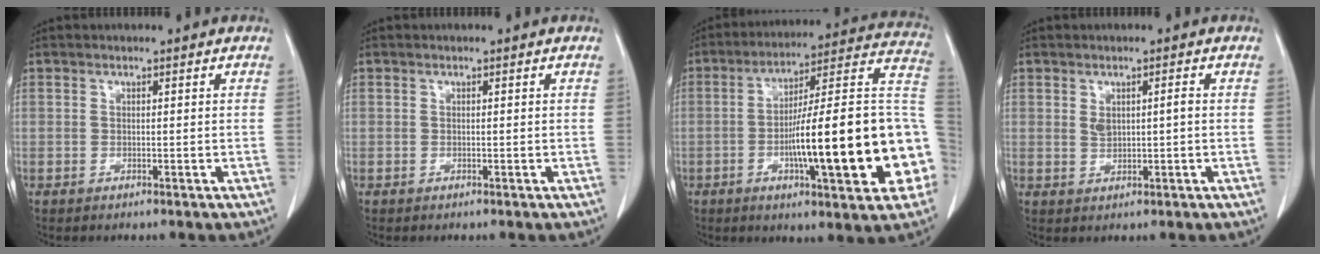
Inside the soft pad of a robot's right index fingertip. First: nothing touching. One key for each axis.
{"total": 0.0}
{"total": 25.4, "fx": -5.3, "fy": 3.2, "fz": 24.7, "tx": -0.282, "ty": 0.023, "tz": -0.079}
{"total": 1.7, "fx": 0.4, "fy": 0.6, "fz": 1.5, "tx": -0.030, "ty": 0.000, "tz": 0.012}